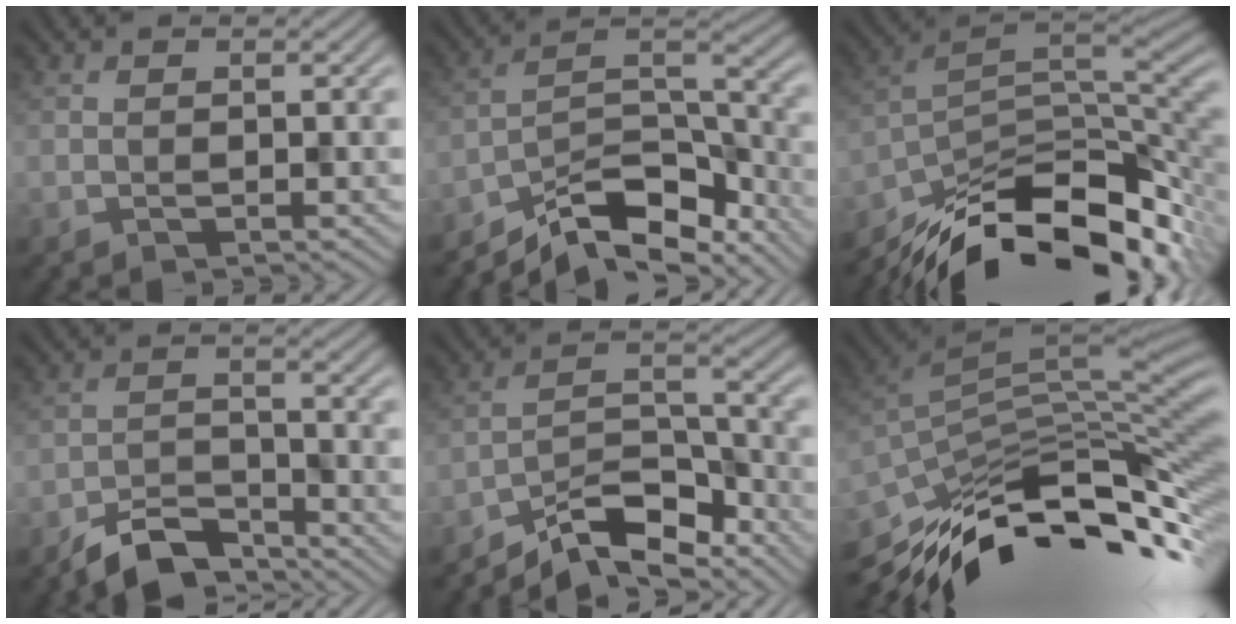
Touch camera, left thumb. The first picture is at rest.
{"total": 11.3, "force": [-9.1, 3.7, 5.6], "torque": [-0.092, 0.000, -0.166]}
{"total": 14.9, "force": [-10.3, 5.9, 9.0], "torque": [-0.176, -0.018, -0.167]}
{"total": 5.9, "force": [-5.0, 1.9, 2.4], "torque": [-0.041, -0.004, -0.101]}
{"total": 9.0, "force": [-7.7, 2.5, 4.1], "torque": [-0.064, 0.006, -0.151]}
{"total": 13.4, "force": [-7.6, 4.6, 10.0], "torque": [-0.213, -0.007, -0.132]}